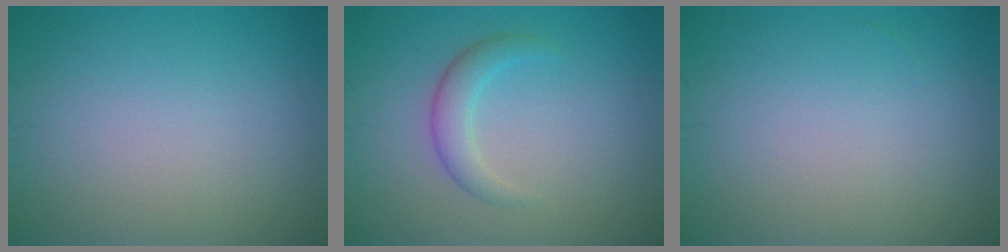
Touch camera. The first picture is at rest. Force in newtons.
{"total": 2.4, "press": 2.4, "slide": 0.1}
{"total": 0.0}